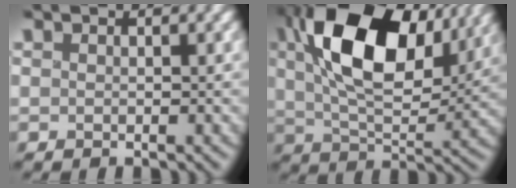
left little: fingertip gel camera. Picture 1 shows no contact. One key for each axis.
{"total": 14.2, "fx": 5.3, "fy": 7.6, "fz": 10.8, "tx": -0.195, "ty": 0.012, "tz": 0.090}